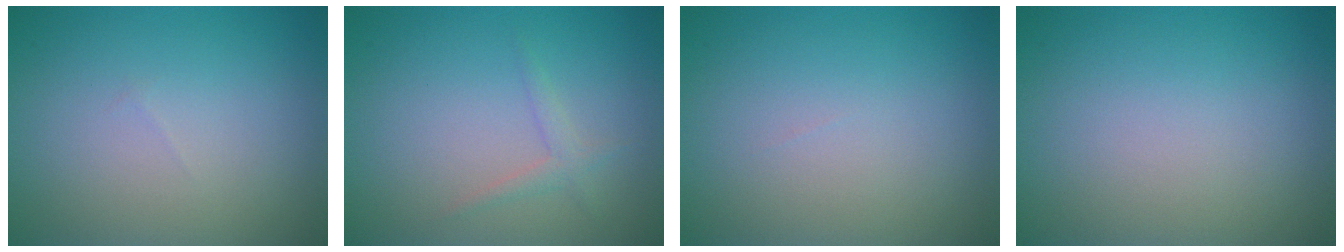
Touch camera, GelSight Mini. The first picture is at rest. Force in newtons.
{"total": 1.2, "press": 1.1, "slide": 0.1}
{"total": 0.0}
{"total": 0.0}